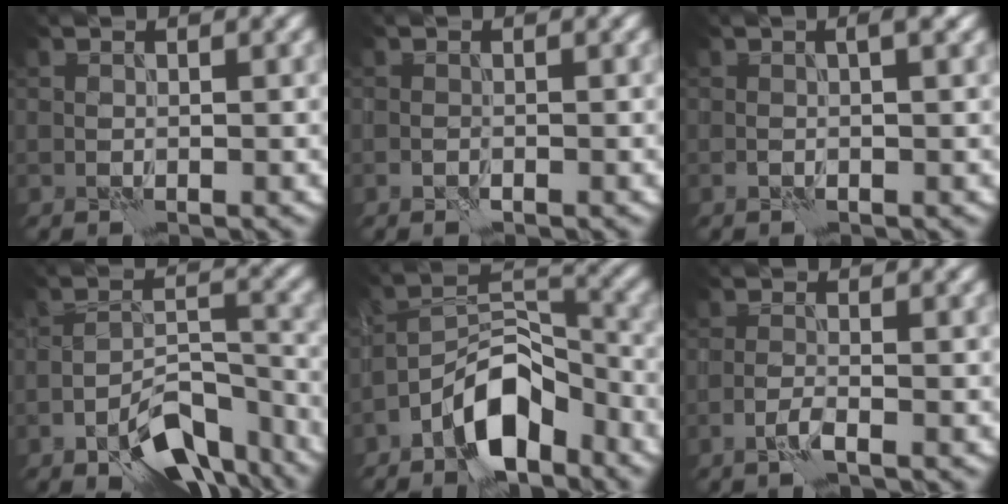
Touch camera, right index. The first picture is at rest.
{"total": 0.8, "force": [-0.6, 0.4, 0.4], "torque": [-0.008, 0.001, -0.012]}
{"total": 1.6, "force": [0.1, 0.3, 1.6], "torque": [-0.023, 0.003, -0.002]}
{"total": 8.8, "force": [-5.5, 3.6, 5.8], "torque": [-0.090, -0.004, -0.095]}
{"total": 8.4, "force": [-5.1, 3.7, 5.5], "torque": [-0.086, 0.014, -0.101]}
{"total": 1.6, "force": [-1.0, 0.2, 1.2], "torque": [-0.024, 0.005, -0.025]}